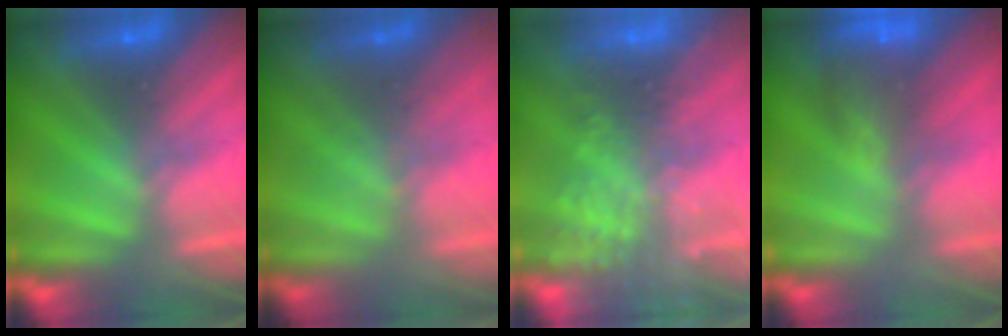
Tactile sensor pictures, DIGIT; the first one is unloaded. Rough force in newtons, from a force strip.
{"total": 1.8}
{"total": 6.6}
{"total": 7.4}